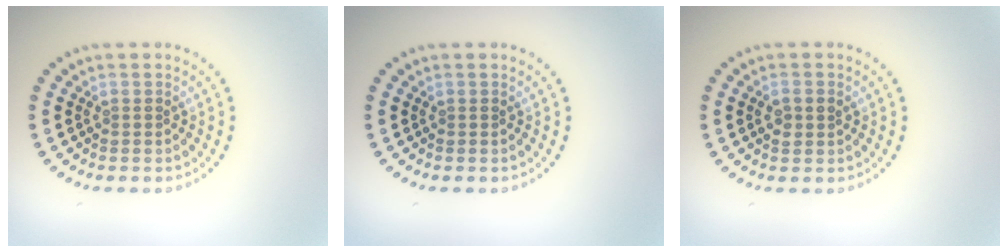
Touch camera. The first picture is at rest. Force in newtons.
{"total": 0.0}
{"total": 1.5, "press": 1.4, "slide": 0.3}